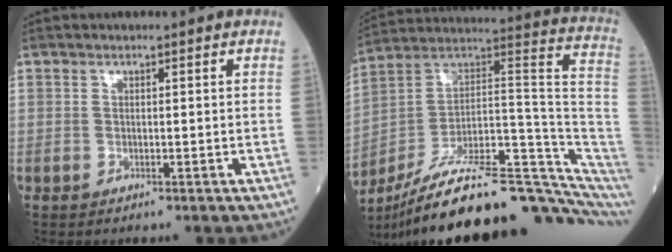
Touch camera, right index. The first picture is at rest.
{"total": 28.0, "force": [-20.4, 4.6, 18.6], "torque": [-0.211, 0.040, -0.313]}